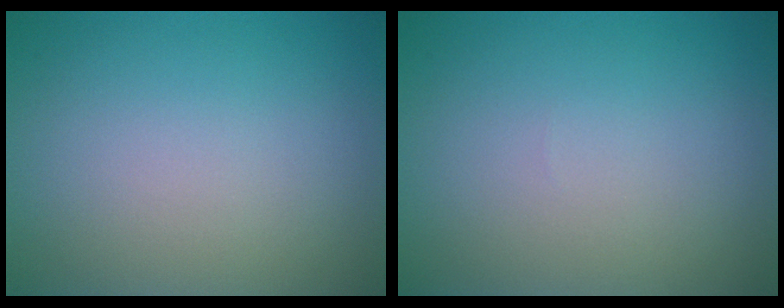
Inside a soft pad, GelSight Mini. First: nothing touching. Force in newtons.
{"total": 0.0}